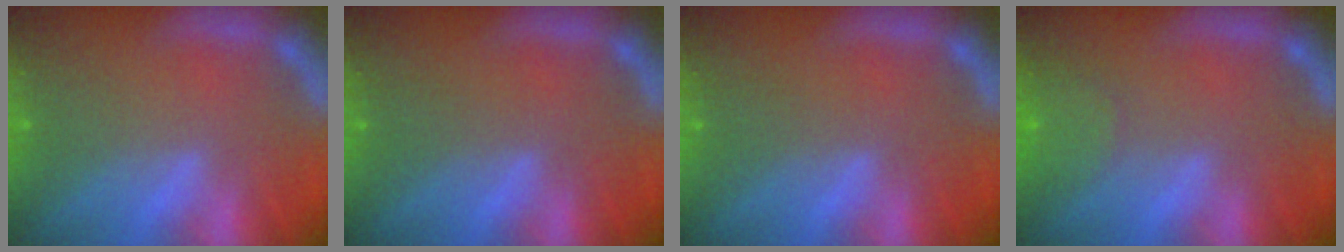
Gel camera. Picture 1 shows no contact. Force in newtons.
{"total": 0.0}
{"total": 0.0}
{"total": 2.4}